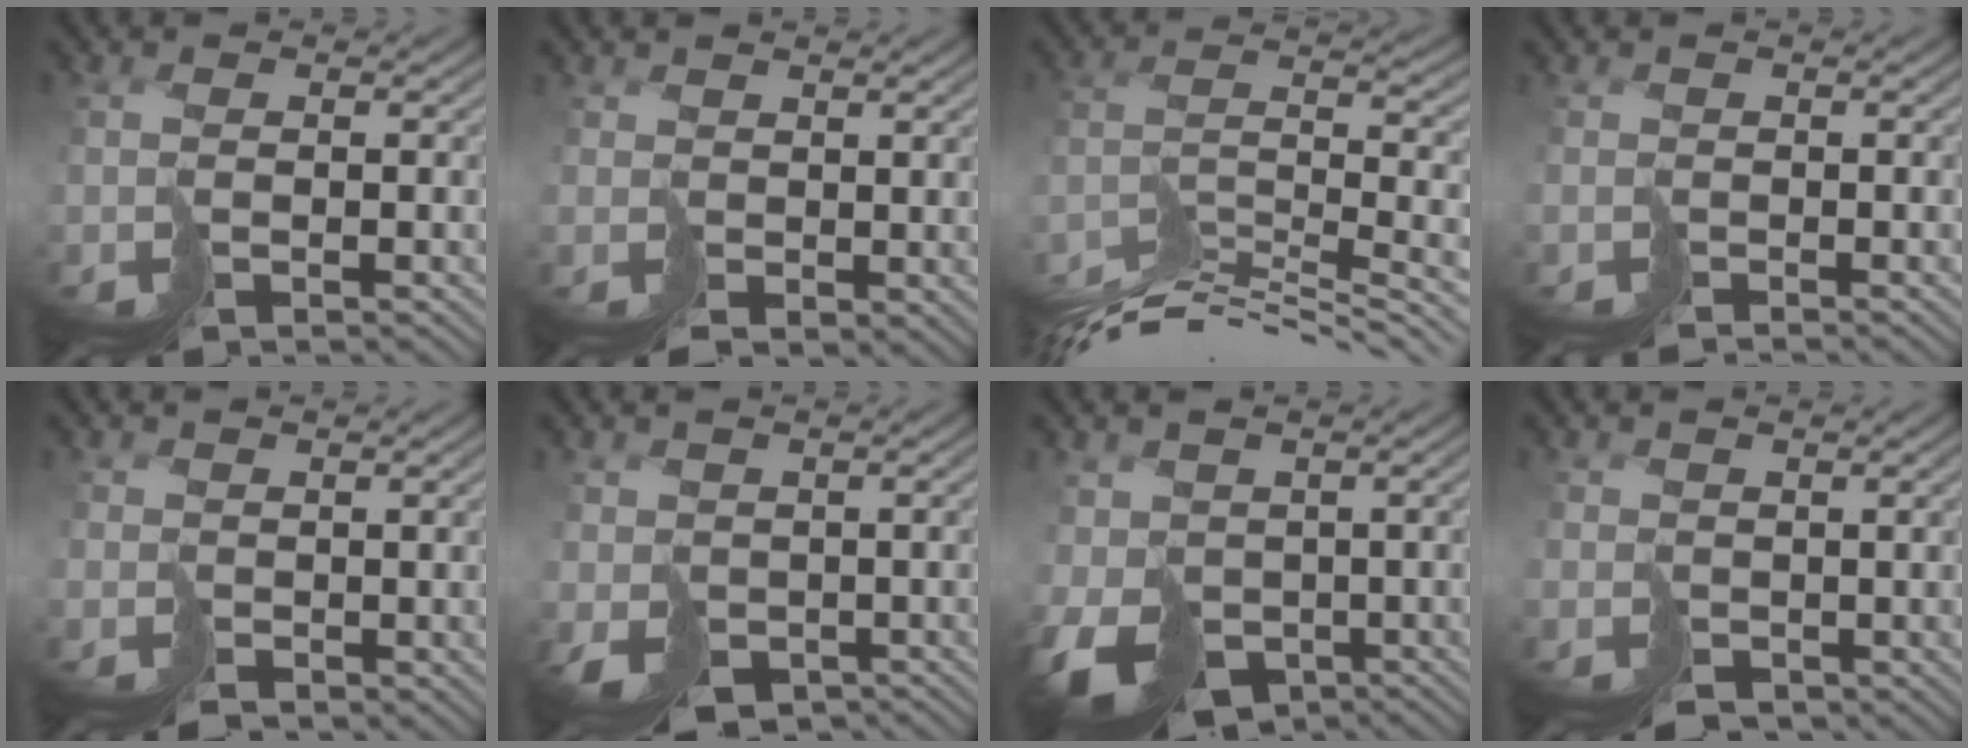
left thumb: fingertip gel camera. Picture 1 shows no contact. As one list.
[{"total": 1.5, "force": [0.0, 1.3, 0.7], "torque": [-0.016, -0.003, 0.005]}, {"total": 12.5, "force": [-10.2, 2.7, 6.7], "torque": [-0.121, 0.002, -0.170]}, {"total": 1.6, "force": [-1.5, 0.0, -0.7], "torque": [0.018, -0.004, -0.025]}, {"total": 1.1, "force": [0.4, 1.0, 0.1], "torque": [-0.005, 0.000, 0.010]}, {"total": 3.8, "force": [-0.3, 3.4, 1.7], "torque": [-0.042, -0.015, 0.002]}, {"total": 8.6, "force": [-1.8, 6.8, 5.0], "torque": [-0.120, -0.034, -0.021]}, {"total": 1.7, "force": [0.2, 1.6, 0.3], "torque": [-0.013, -0.002, 0.006]}]